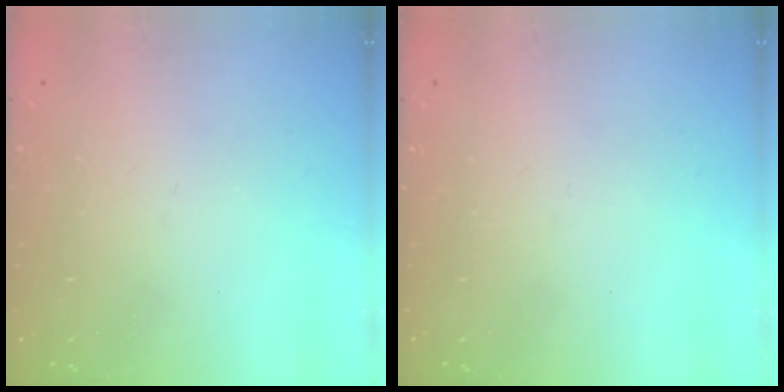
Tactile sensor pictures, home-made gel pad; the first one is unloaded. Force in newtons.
{"total": 0.0}